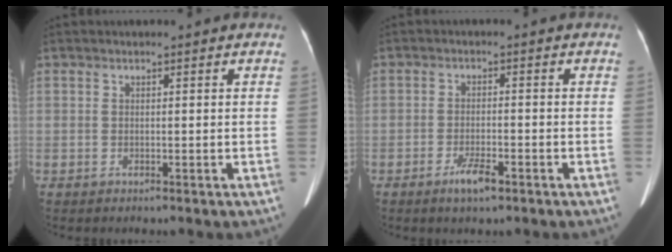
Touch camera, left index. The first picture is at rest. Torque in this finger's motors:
{"motor_torque": [0.48, 0.44, 0.03, 0.03]}